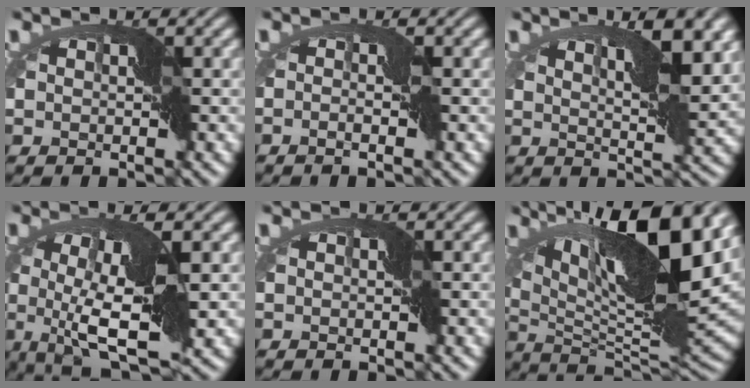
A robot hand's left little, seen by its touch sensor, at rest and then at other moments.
{"total": 0.9, "force": [-0.4, -0.6, 0.4], "torque": [-0.019, 0.001, -0.014]}
{"total": 5.3, "force": [2.8, 0.9, 4.4], "torque": [-0.066, 0.010, 0.037]}
{"total": 7.1, "force": [-0.1, 1.3, 7.0], "torque": [-0.132, -0.009, -0.004]}
{"total": 0.0}
{"total": 13.5, "force": [5.8, 3.4, 11.7], "torque": [-0.196, 0.001, 0.097]}